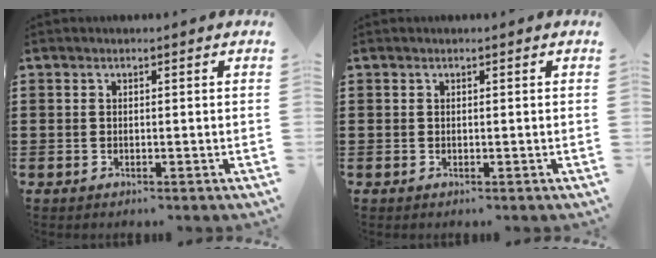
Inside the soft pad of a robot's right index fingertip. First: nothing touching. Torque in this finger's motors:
{"motor_torque": [1.04, 1.10, 0.00, 0.00]}